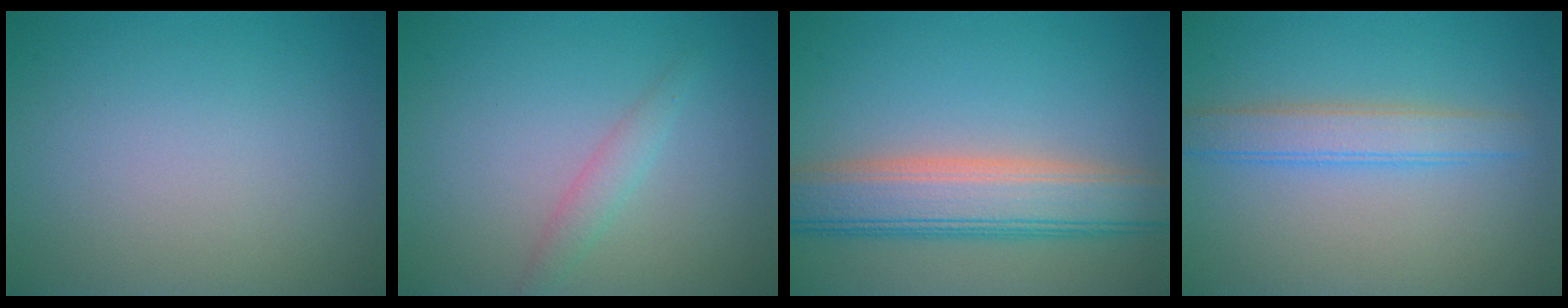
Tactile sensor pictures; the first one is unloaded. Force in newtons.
{"total": 1.5, "press": 1.5, "slide": 0.1}
{"total": 7.2, "press": 7.2, "slide": 0.1}
{"total": 3.0, "press": 3.0, "slide": 0.0}